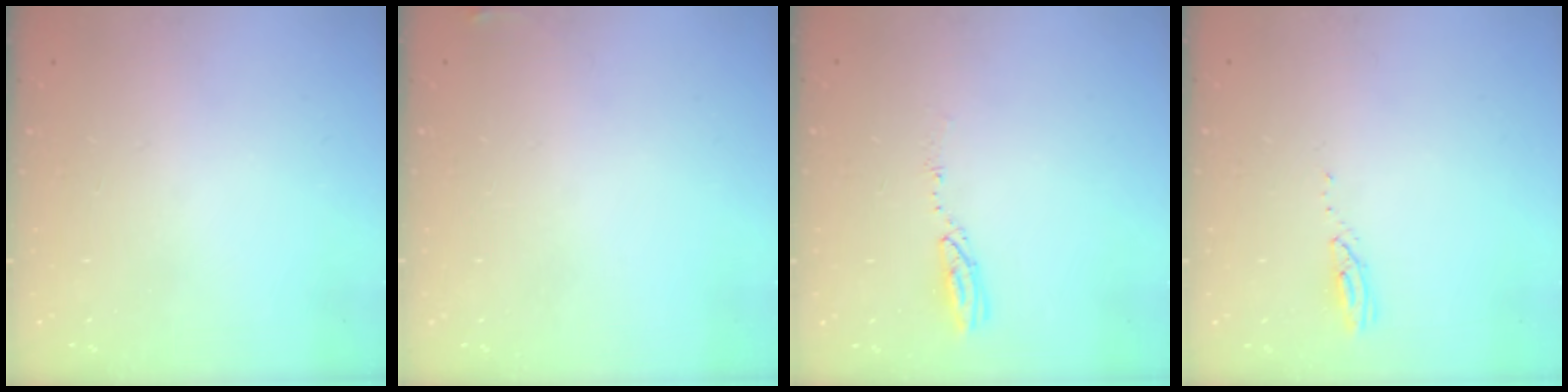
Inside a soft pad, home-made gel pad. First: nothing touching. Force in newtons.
{"total": 3.4, "press": 3.3, "slide": 0.5}
{"total": 3.7, "press": 3.7, "slide": 0.2}
{"total": 3.1, "press": 3.1, "slide": 0.2}